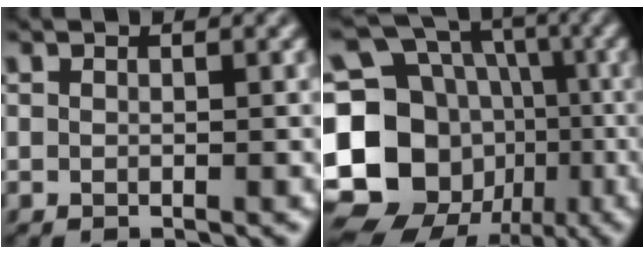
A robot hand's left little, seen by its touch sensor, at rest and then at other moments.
{"total": 20.9, "force": [-5.0, 18.3, 8.8], "torque": [-0.204, 0.014, -0.111]}